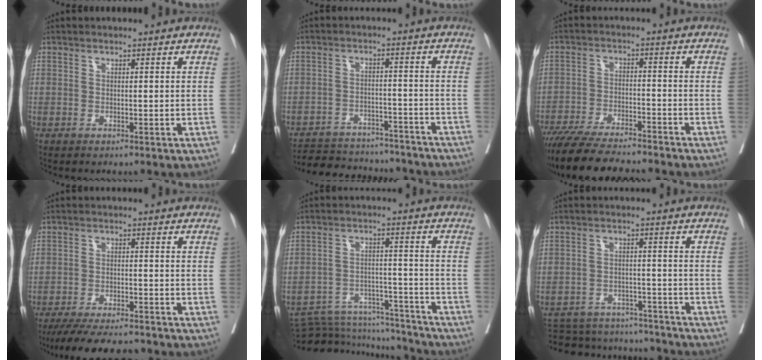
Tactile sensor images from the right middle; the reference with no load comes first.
{"total": 18.3, "force": [-17.0, 4.2, 5.4], "torque": [-0.114, 0.001, -0.227]}
{"total": 13.8, "force": [-12.2, 1.6, 6.3], "torque": [-0.098, -0.018, -0.190]}
{"total": 12.5, "force": [-11.2, 2.3, 5.1], "torque": [-0.077, -0.010, -0.159]}
{"total": 16.2, "force": [-15.7, 3.1, 2.7], "torque": [-0.049, 0.023, -0.223]}
{"total": 17.9, "force": [-16.6, 4.8, 4.5], "torque": [-0.102, 0.005, -0.221]}